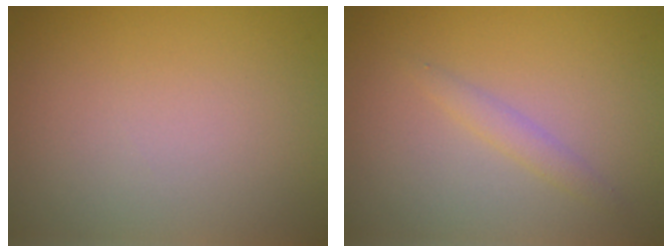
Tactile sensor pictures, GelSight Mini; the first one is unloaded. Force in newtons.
{"total": 1.2, "press": 1.2, "slide": 0.0}